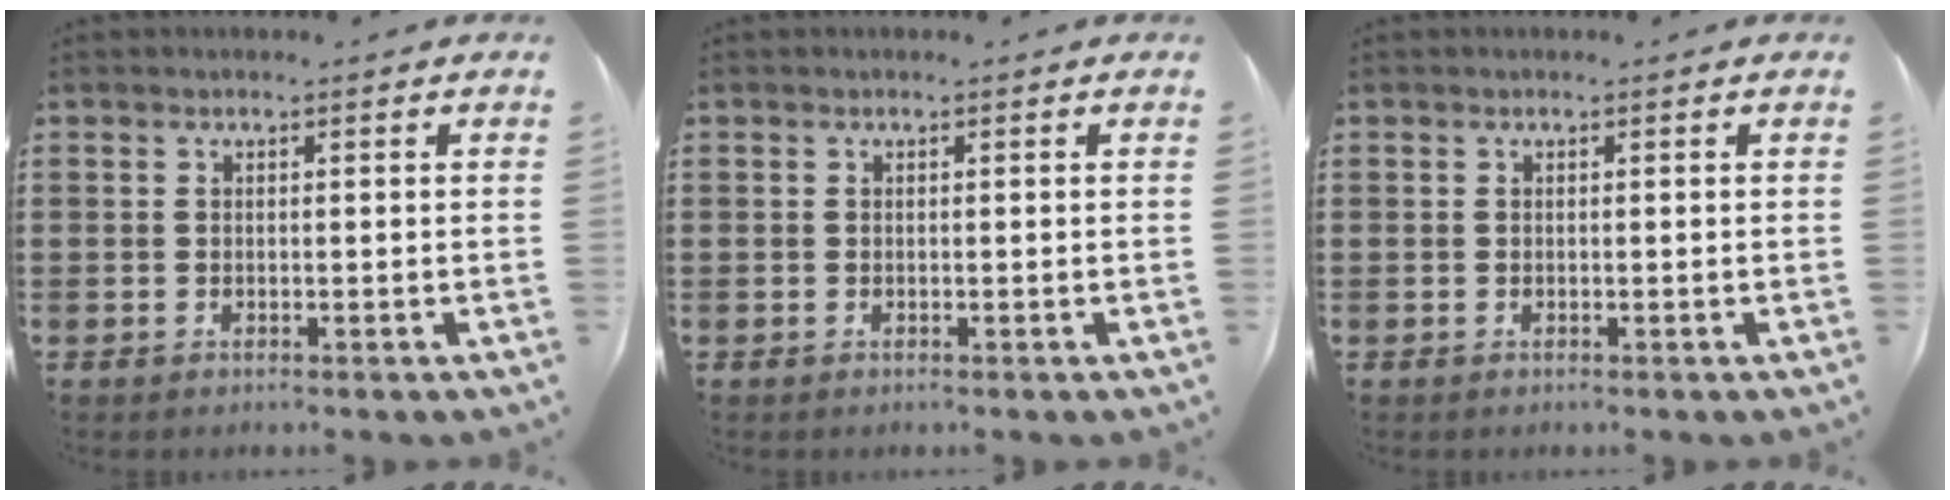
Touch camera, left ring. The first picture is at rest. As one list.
[{"total": 0.0}, {"total": 0.0}]